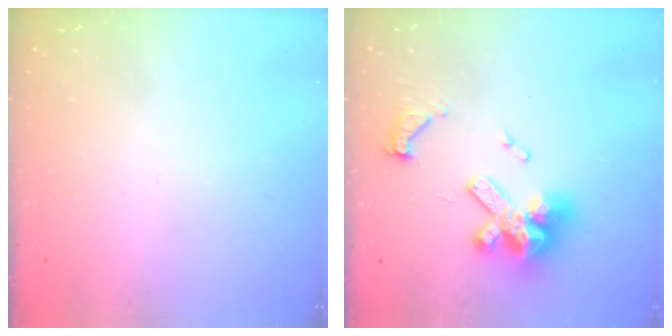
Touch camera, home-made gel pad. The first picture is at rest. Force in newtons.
{"total": 14.9, "press": 14.8, "slide": 1.6}